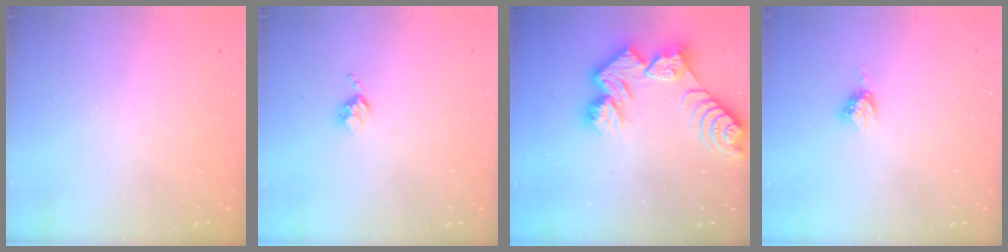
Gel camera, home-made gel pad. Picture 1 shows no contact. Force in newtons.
{"total": 3.3, "press": 3.3, "slide": 0.4}
{"total": 12.5, "press": 12.5, "slide": 1.1}
{"total": 4.9, "press": 4.8, "slide": 0.4}